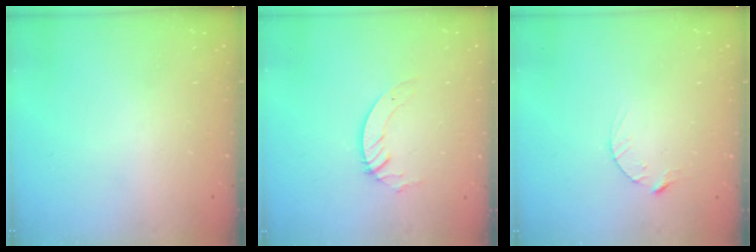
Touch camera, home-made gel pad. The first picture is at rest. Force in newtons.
{"total": 3.4, "press": 3.4, "slide": 0.3}
{"total": 2.8, "press": 2.8, "slide": 0.4}